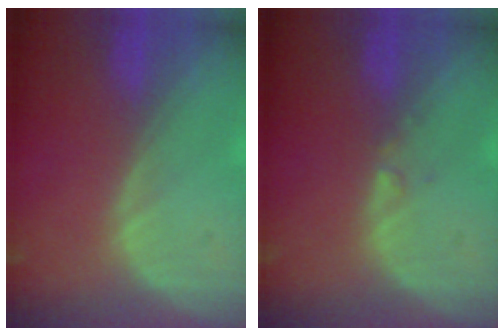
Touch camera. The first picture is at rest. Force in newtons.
{"total": 0.6, "press": 0.6, "slide": 0.2}